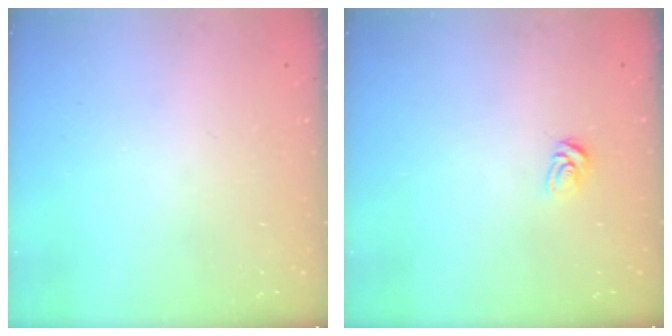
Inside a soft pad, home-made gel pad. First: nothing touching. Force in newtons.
{"total": 4.8, "press": 4.8, "slide": 0.4}